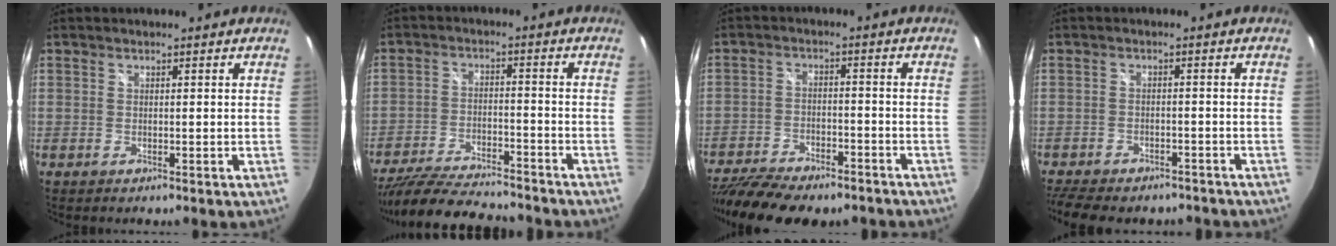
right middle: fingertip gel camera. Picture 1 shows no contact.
{"total": 17.4, "force": [-15.1, 3.8, 7.7], "torque": [-0.165, -0.024, -0.244]}
{"total": 17.1, "force": [-13.9, 5.3, 8.4], "torque": [-0.179, -0.040, -0.219]}
{"total": 12.9, "force": [-10.6, 4.8, 5.4], "torque": [-0.129, -0.023, -0.154]}